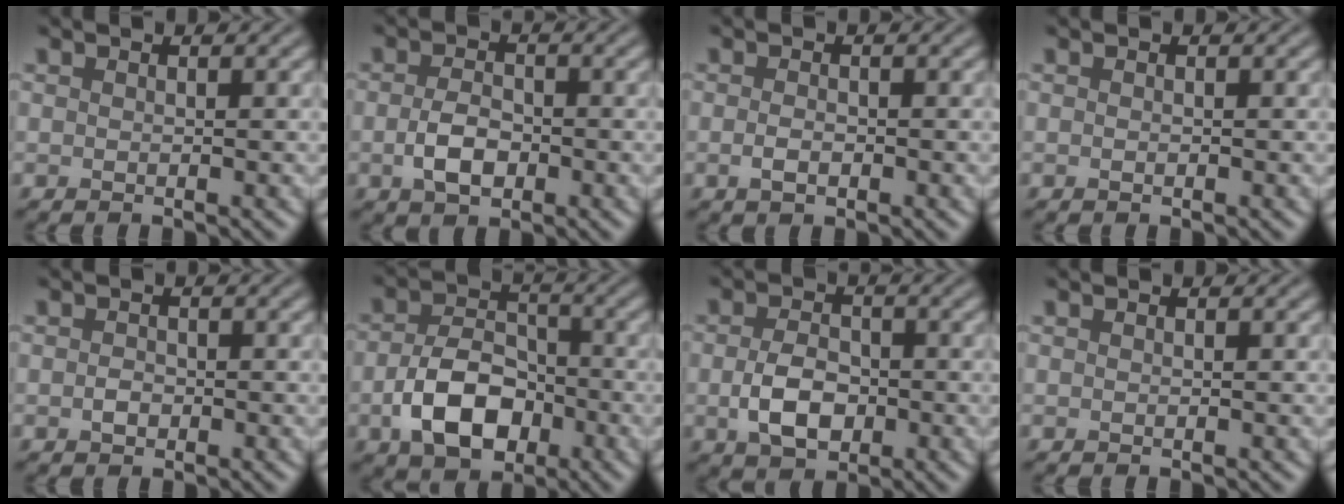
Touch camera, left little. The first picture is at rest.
{"total": 3.1, "force": [-0.9, 1.9, 2.3], "torque": [-0.047, -0.002, -0.020]}
{"total": 1.3, "force": [-0.5, 0.8, 1.0], "torque": [-0.021, -0.001, -0.011]}
{"total": 0.0}
{"total": 1.1, "force": [-0.4, 0.8, 0.6], "torque": [-0.013, -0.001, -0.012]}
{"total": 6.8, "force": [-2.4, 4.5, 4.5], "torque": [-0.088, -0.006, -0.043]}
{"total": 4.2, "force": [-1.0, 2.8, 3.0], "torque": [-0.063, -0.006, -0.021]}
{"total": 0.0}